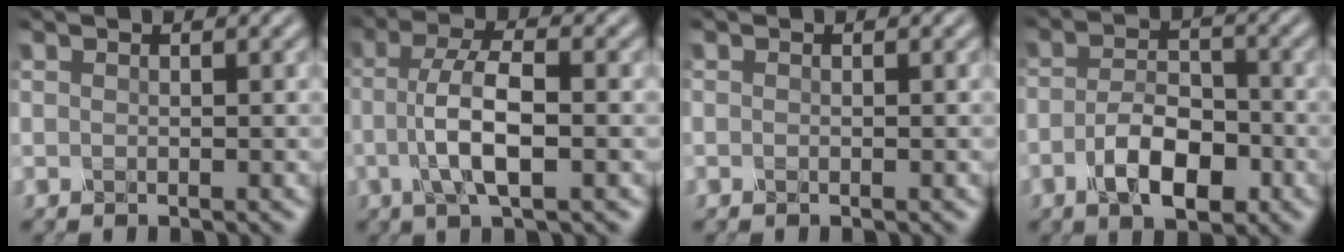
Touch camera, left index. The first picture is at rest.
{"total": 5.4, "force": [-0.9, 1.7, 5.1], "torque": [-0.100, 0.002, -0.025]}
{"total": 0.0}
{"total": 5.4, "force": [-2.5, 2.7, 4.0], "torque": [-0.069, -0.001, -0.051]}